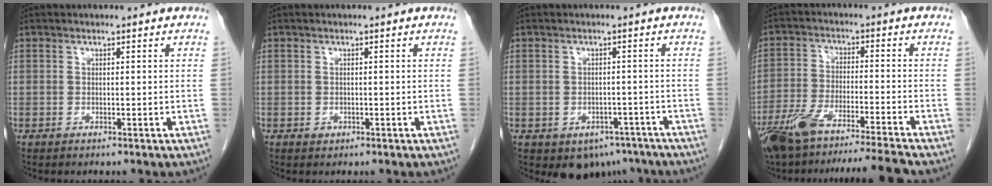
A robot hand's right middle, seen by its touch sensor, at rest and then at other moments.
{"total": 0.6, "force": [-0.2, 0.6, 0.2], "torque": [-0.003, 0.002, -0.002]}
{"total": 6.2, "force": [-4.1, 4.3, 1.9], "torque": [-0.008, 0.010, -0.047]}
{"total": 14.3, "force": [-12.2, -0.8, 7.3], "torque": [-0.136, -0.017, -0.205]}